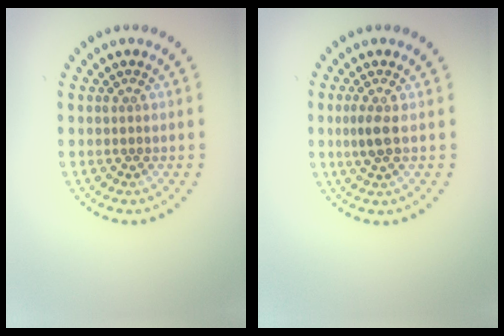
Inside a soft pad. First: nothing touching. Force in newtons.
{"total": 1.8, "press": 1.6, "slide": 0.9}